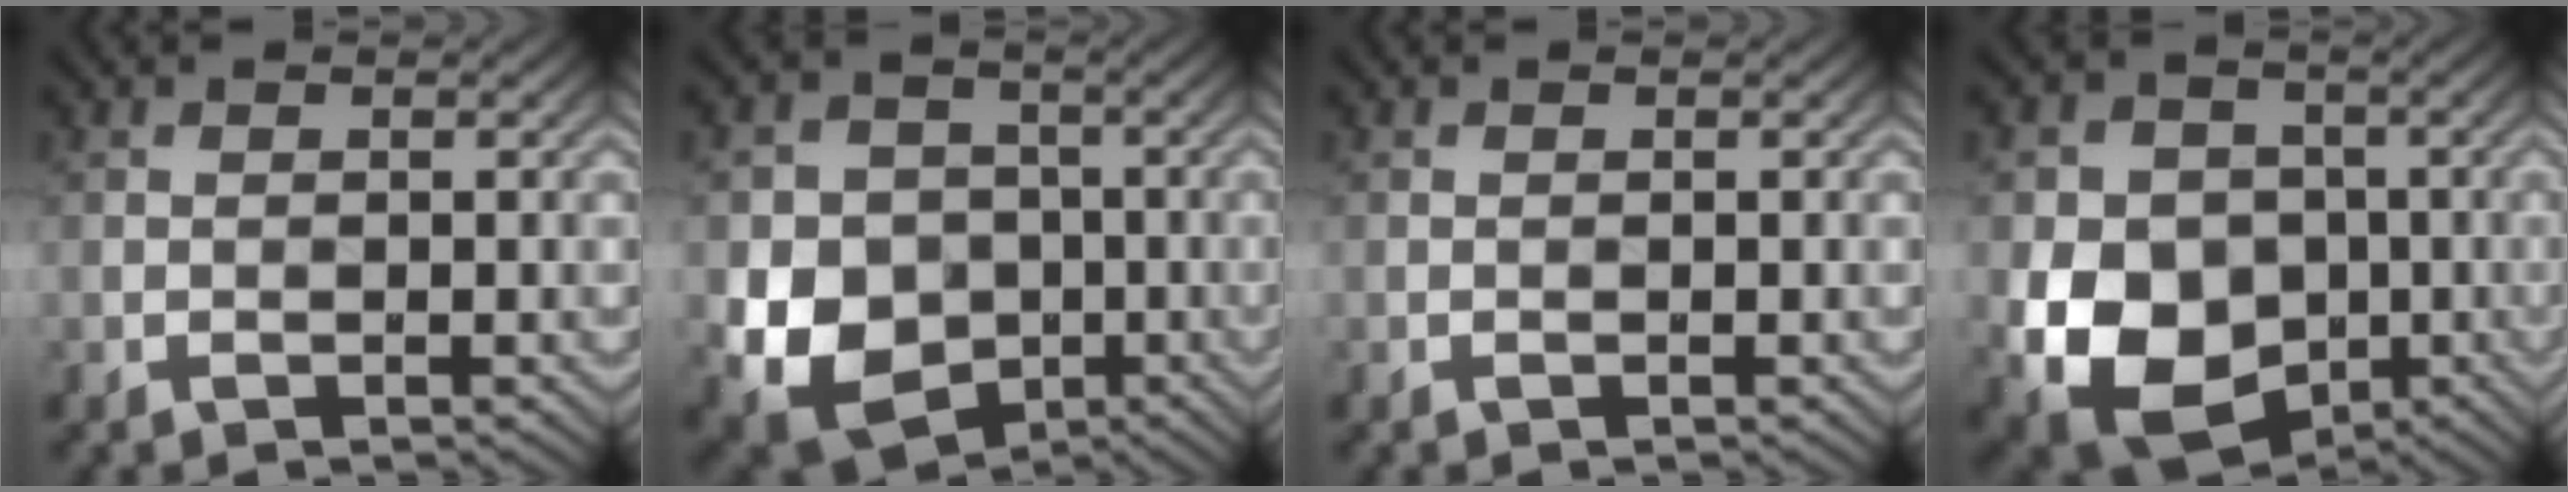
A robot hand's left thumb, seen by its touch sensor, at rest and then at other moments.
{"total": 11.5, "force": [-2.4, 10.0, 5.1], "torque": [-0.126, -0.054, -0.047]}
{"total": 0.0}
{"total": 13.2, "force": [-2.7, 11.1, 6.6], "torque": [-0.152, -0.053, -0.049]}